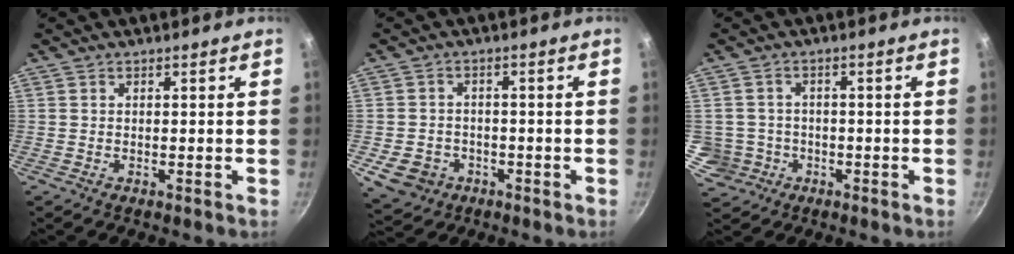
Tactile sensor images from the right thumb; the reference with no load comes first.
{"total": 7.1, "force": [-2.5, 5.8, 3.3], "torque": [-0.045, 0.019, -0.030]}
{"total": 5.3, "force": [-1.3, 5.1, 0.7], "torque": [0.007, 0.017, -0.015]}